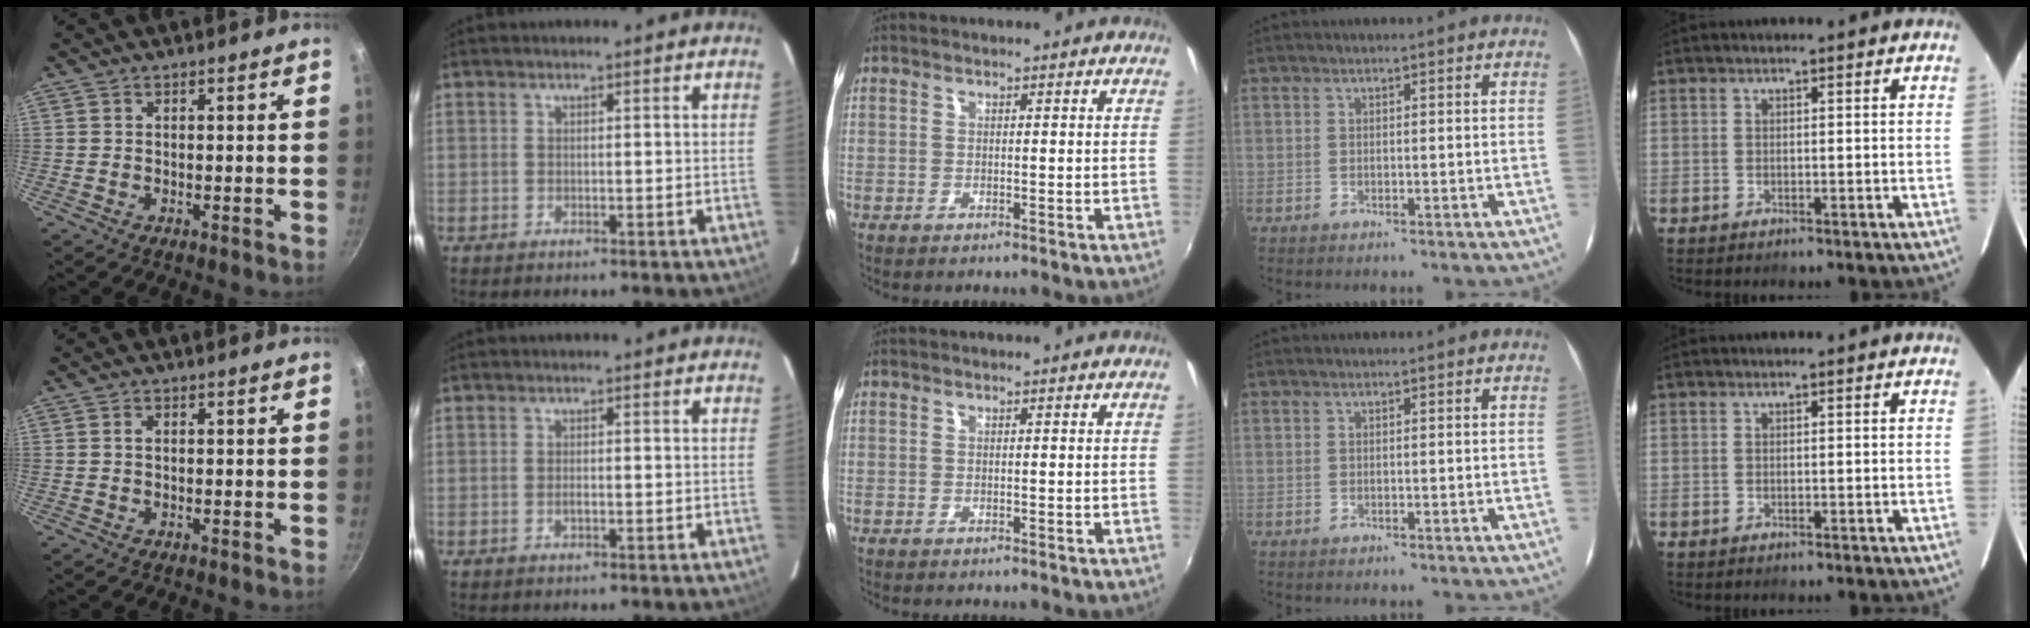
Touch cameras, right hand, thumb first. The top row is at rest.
{"thumb": {"total": 0.7, "force": [0.1, 0.5, 0.5], "torque": [-0.008, 0.003, 0.003]}, "index": {"total": 1.0, "force": [-0.4, 0.4, 0.8], "torque": [-0.016, 0.001, -0.007]}}